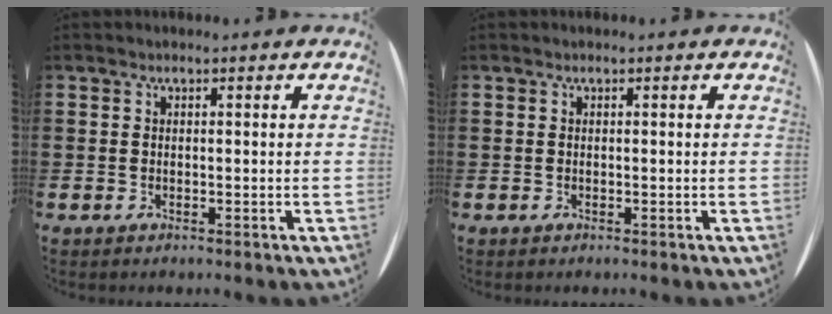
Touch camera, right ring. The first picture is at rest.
{"total": 0.0}